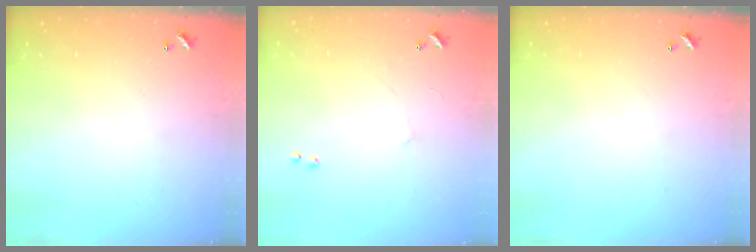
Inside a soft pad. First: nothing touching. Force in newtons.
{"total": 2.5, "press": 2.4, "slide": 0.4}
{"total": 0.0}